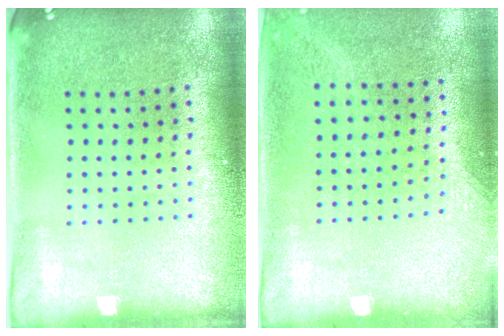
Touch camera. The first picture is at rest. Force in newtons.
{"total": 1.4, "press": 1.0, "slide": 0.9}